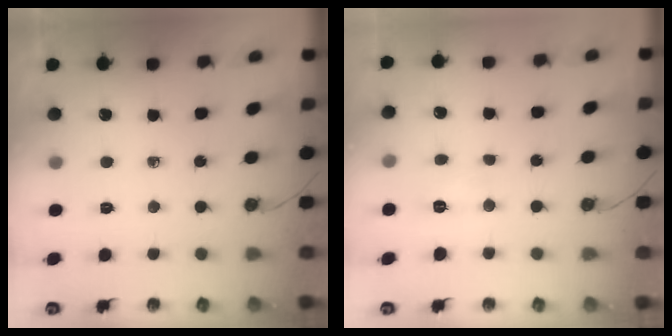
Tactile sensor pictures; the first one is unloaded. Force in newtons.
{"total": 3.5, "press": 3.5, "slide": 0.4}